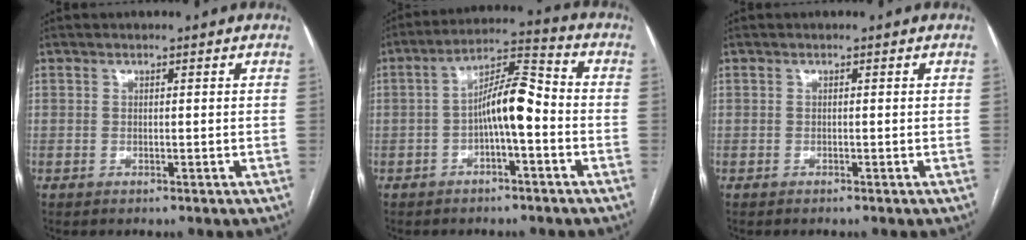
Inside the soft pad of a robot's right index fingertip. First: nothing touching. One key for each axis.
{"total": 8.3, "fx": -1.8, "fy": 1.8, "fz": 7.9, "tx": -0.139, "ty": 0.030, "tz": -0.032}
{"total": 0.0}